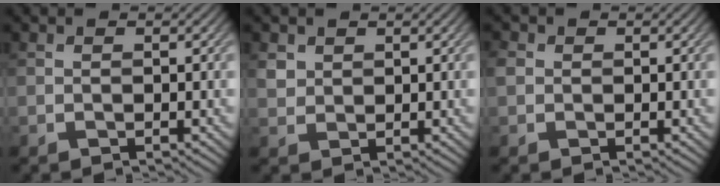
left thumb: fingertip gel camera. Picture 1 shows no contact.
{"total": 2.0, "force": [1.3, 1.4, 0.5], "torque": [-0.016, -0.001, 0.026]}
{"total": 1.6, "force": [0.2, 1.5, 0.6], "torque": [-0.016, 0.001, -0.001]}